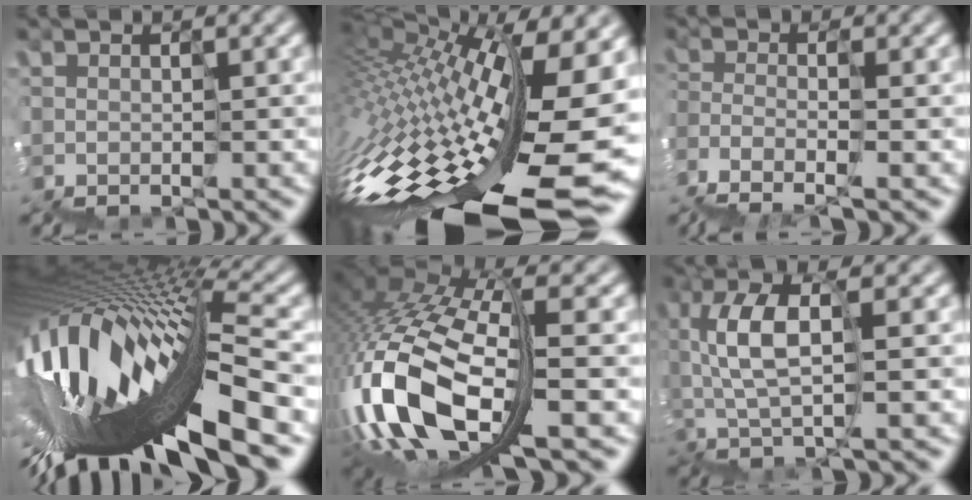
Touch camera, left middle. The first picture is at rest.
{"total": 15.1, "force": [-2.2, 4.4, 14.3], "torque": [-0.264, -0.007, -0.034]}
{"total": 3.0, "force": [-3.0, 0.0, -0.1], "torque": [-0.021, 0.007, -0.072]}
{"total": 14.2, "force": [-4.8, 4.6, 12.5], "torque": [-0.233, -0.002, -0.079]}
{"total": 11.5, "force": [-3.7, 5.3, 9.4], "torque": [-0.251, -0.001, -0.063]}
{"total": 3.3, "force": [-0.3, 1.3, 3.0], "torque": [-0.084, 0.018, -0.020]}